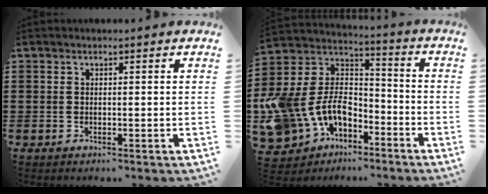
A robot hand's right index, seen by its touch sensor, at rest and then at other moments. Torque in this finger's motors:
{"motor_torque": [2.14, 0.00, 1.05, 0.21]}